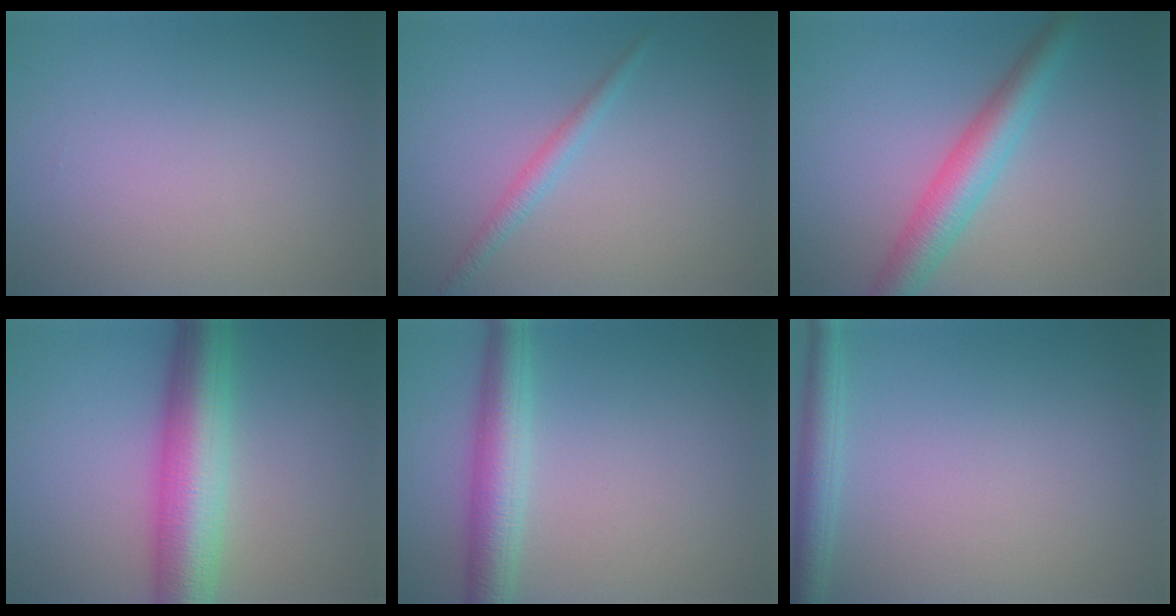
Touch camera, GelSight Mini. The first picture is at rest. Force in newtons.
{"total": 1.5, "press": 1.5, "slide": 0.0}
{"total": 4.6, "press": 4.6, "slide": 0.2}
{"total": 8.3, "press": 8.2, "slide": 0.2}
{"total": 4.5, "press": 4.5, "slide": 0.1}
{"total": 2.5, "press": 2.5, "slide": 0.1}